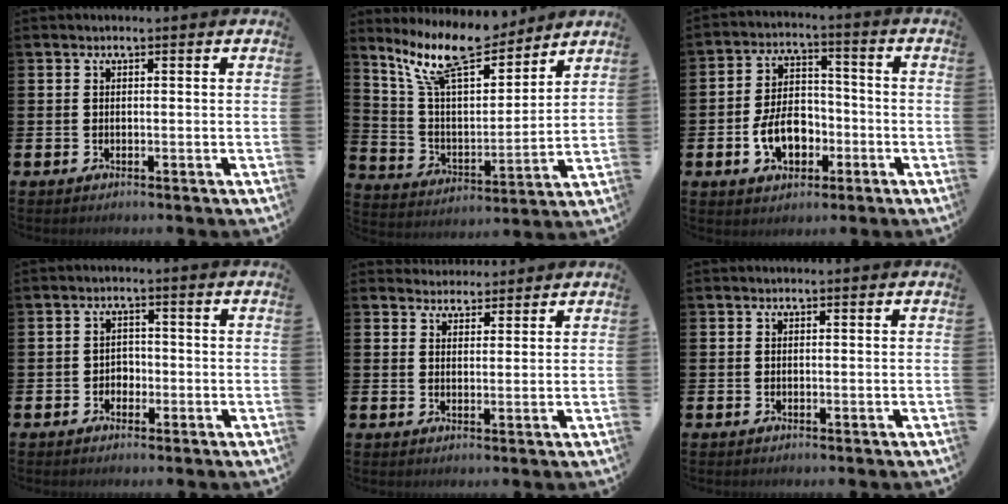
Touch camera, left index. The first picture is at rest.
{"total": 12.1, "force": [10.4, 3.0, 5.5], "torque": [-0.150, -0.047, 0.190]}
{"total": 7.3, "force": [-2.6, 5.0, 4.8], "torque": [-0.082, 0.013, -0.049]}
{"total": 2.1, "force": [-1.0, 1.7, 0.6], "torque": [-0.015, 0.005, -0.024]}
{"total": 3.1, "force": [3.0, 1.1, -0.3], "torque": [-0.004, -0.010, 0.055]}
{"total": 0.0}